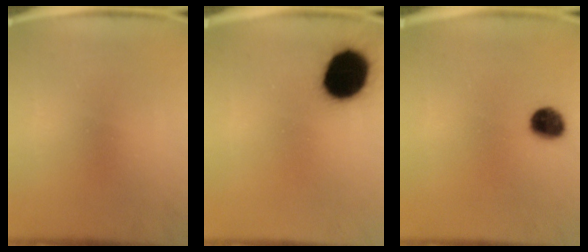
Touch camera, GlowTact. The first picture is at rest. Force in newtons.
{"total": 16.6}
{"total": 6.3}